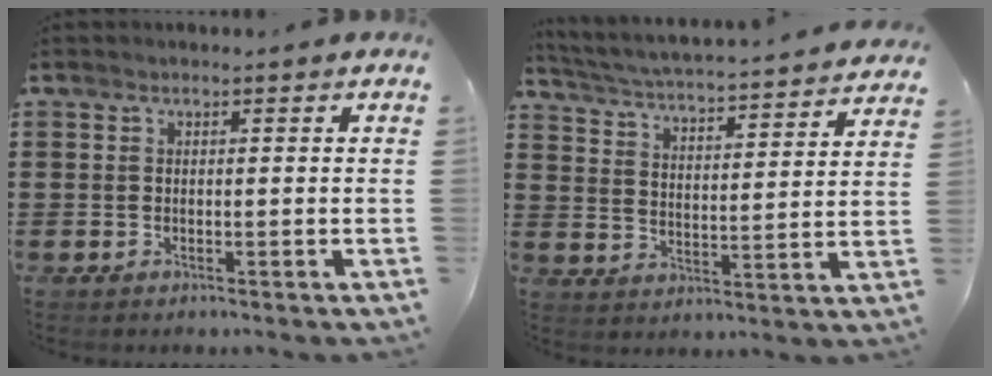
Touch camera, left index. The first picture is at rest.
{"total": 3.8, "force": [3.6, -0.6, 1.1], "torque": [-0.043, -0.036, 0.052]}